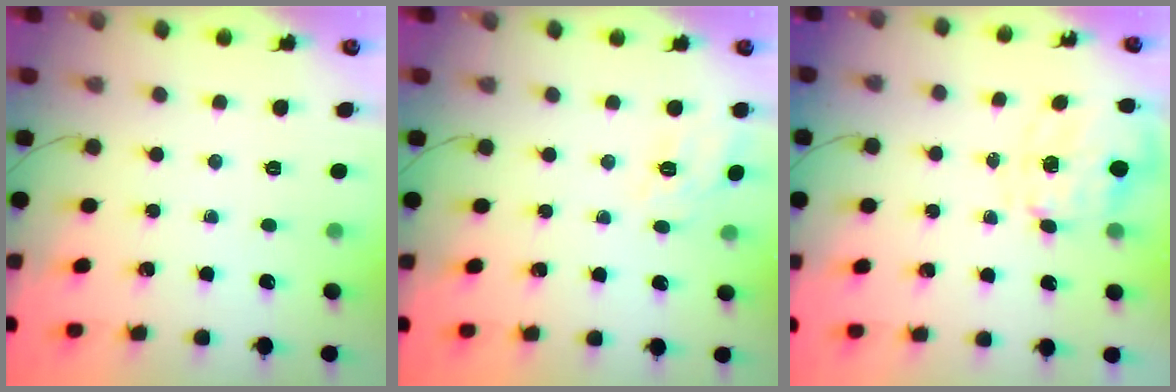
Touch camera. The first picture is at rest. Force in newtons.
{"total": 11.4, "press": 11.3, "slide": 1.3}
{"total": 2.8, "press": 2.6, "slide": 1.1}